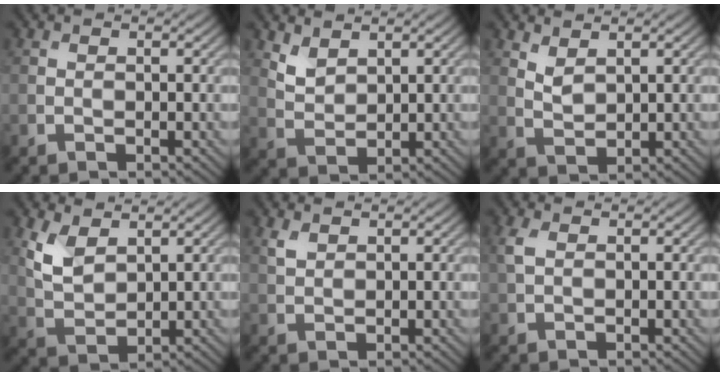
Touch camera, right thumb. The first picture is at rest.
{"total": 3.1, "force": [2.2, 1.5, 1.5], "torque": [-0.042, -0.006, 0.053]}
{"total": 2.4, "force": [1.8, 1.0, 1.4], "torque": [-0.037, -0.004, 0.042]}
{"total": 4.9, "force": [2.5, 2.7, 3.3], "torque": [-0.086, -0.004, 0.056]}
{"total": 1.6, "force": [1.1, 0.8, 0.9], "torque": [-0.026, 0.000, 0.026]}
{"total": 2.0, "force": [0.7, 1.2, 1.5], "torque": [-0.046, 0.005, 0.013]}